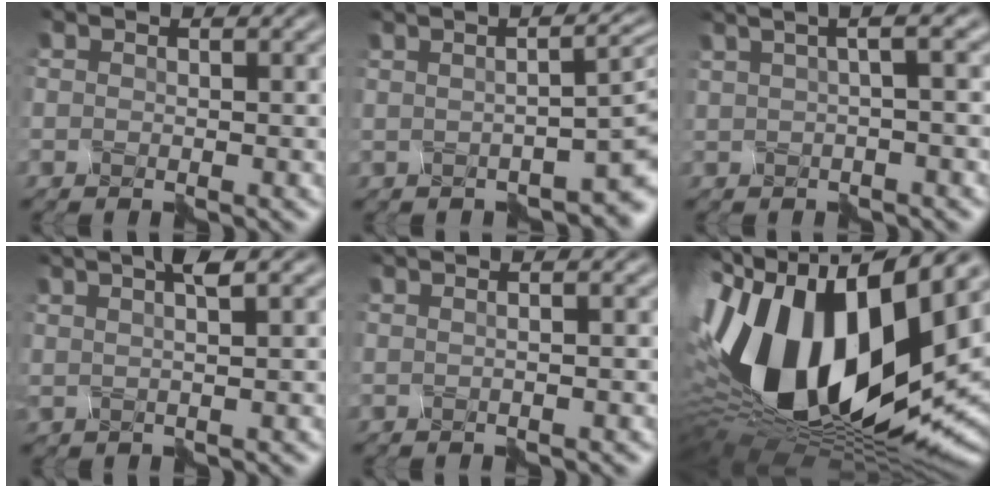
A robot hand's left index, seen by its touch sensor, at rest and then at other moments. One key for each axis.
{"total": 4.6, "fx": -1.0, "fy": 0.7, "fz": 4.4, "tx": -0.036, "ty": 0.003, "tz": -0.008}
{"total": 4.4, "fx": 1.5, "fy": 0.8, "fz": 4.0, "tx": -0.043, "ty": 0.027, "tz": 0.010}
{"total": 1.6, "fx": 0.8, "fy": -0.9, "fz": 1.1, "tx": -0.018, "ty": 0.001, "tz": 0.020}
{"total": 1.1, "fx": -0.2, "fy": -1.1, "fz": 0.2, "tx": -0.004, "ty": 0.001, "tz": -0.004}
{"total": 17.2, "fx": 0.2, "fy": 9.2, "fz": 14.5, "tx": -0.312, "ty": 0.001, "tz": 0.003}